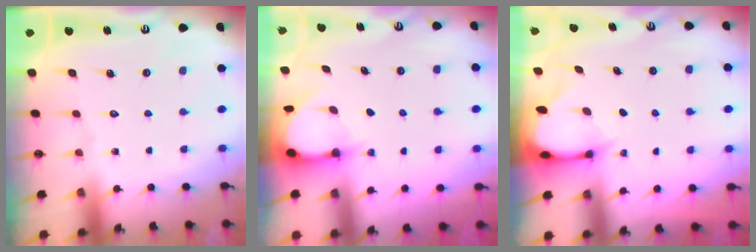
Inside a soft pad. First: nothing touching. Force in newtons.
{"total": 3.2, "press": 3.2, "slide": 0.4}
{"total": 2.7, "press": 2.7, "slide": 0.4}